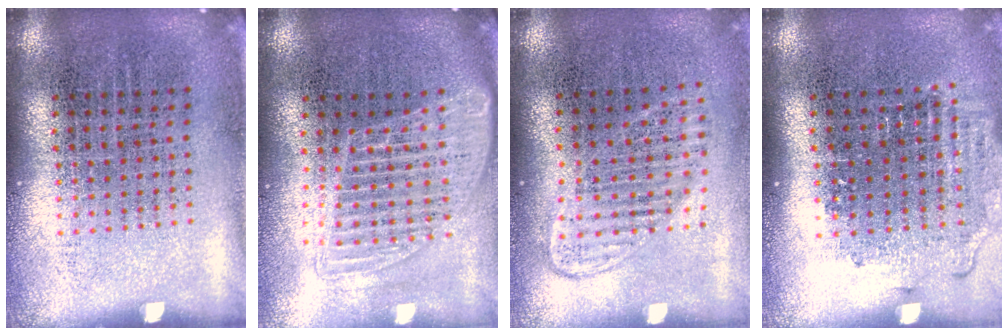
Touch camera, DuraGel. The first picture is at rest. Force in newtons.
{"total": 1.5, "press": 1.3, "slide": 0.7}
{"total": 1.4, "press": 1.2, "slide": 0.6}
{"total": 1.3, "press": 1.1, "slide": 0.6}